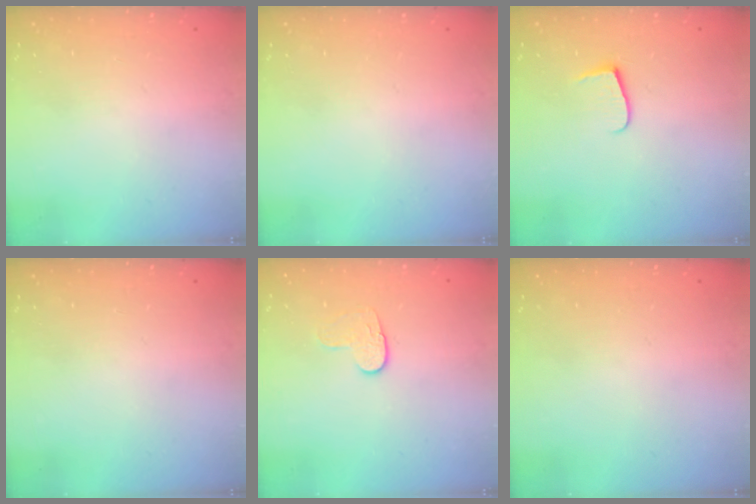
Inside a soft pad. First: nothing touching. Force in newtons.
{"total": 0.0}
{"total": 6.2, "press": 6.2, "slide": 0.6}
{"total": 0.0}
{"total": 7.9, "press": 7.8, "slide": 0.6}
{"total": 0.0}